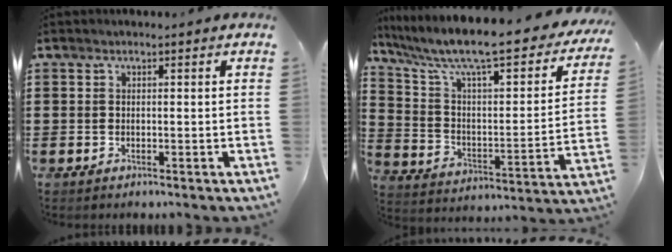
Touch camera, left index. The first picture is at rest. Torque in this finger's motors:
{"motor_torque": [2.14, 0.00, 1.05, 0.21]}